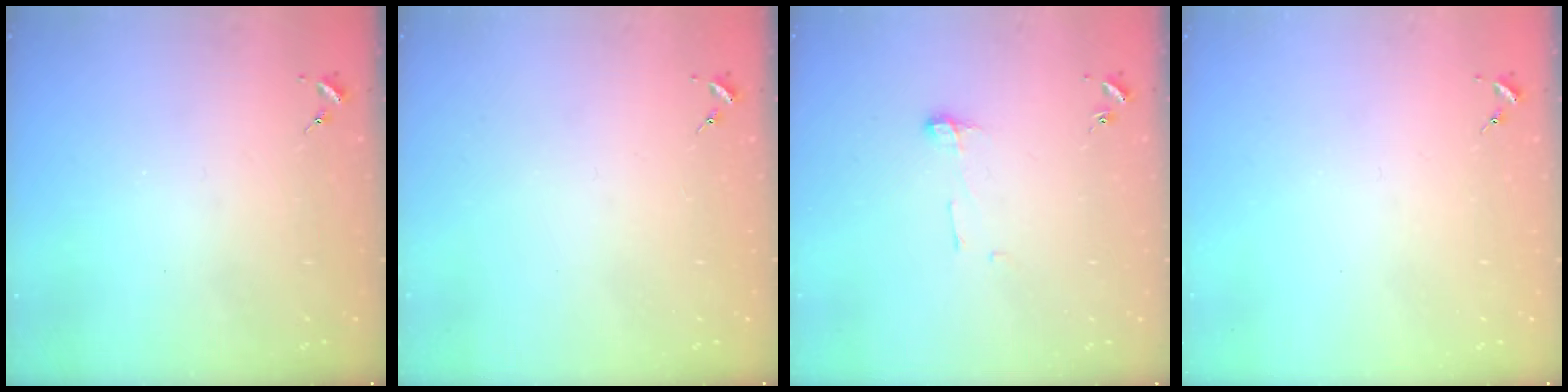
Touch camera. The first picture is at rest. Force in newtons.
{"total": 0.0}
{"total": 4.5, "press": 4.5, "slide": 0.5}
{"total": 0.0}